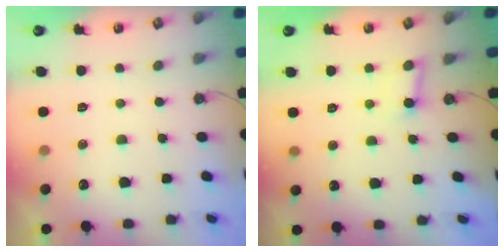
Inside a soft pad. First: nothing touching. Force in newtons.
{"total": 3.8, "press": 3.8, "slide": 0.2}